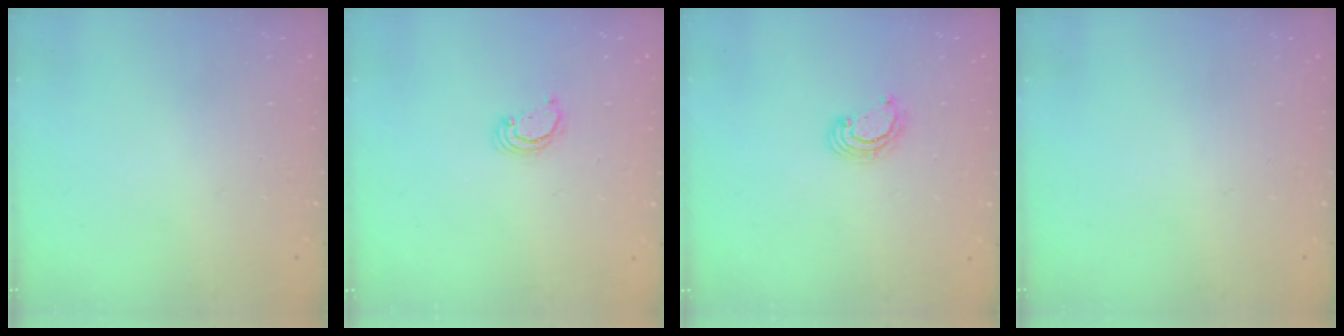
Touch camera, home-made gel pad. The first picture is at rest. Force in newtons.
{"total": 2.6, "press": 2.6, "slide": 0.3}
{"total": 3.2, "press": 3.2, "slide": 0.1}
{"total": 0.0}